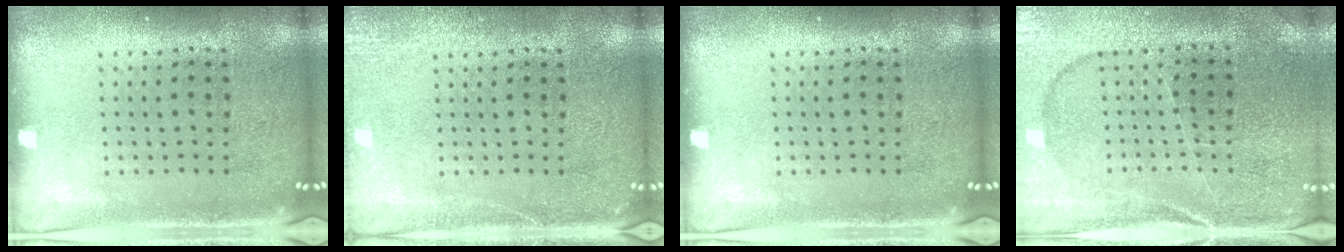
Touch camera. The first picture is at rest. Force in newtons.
{"total": 2.5, "press": 2.4, "slide": 0.3}
{"total": 0.0}
{"total": 1.5, "press": 1.5, "slide": 0.2}